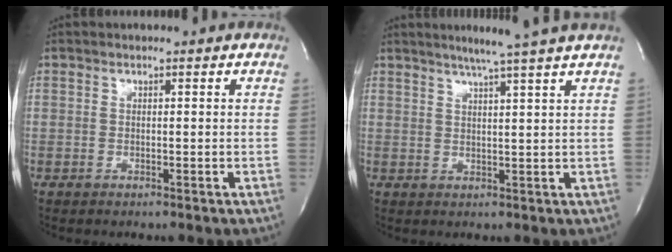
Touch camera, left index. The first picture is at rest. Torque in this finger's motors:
{"motor_torque": [0.23, -0.41, 0.10, 0.05]}